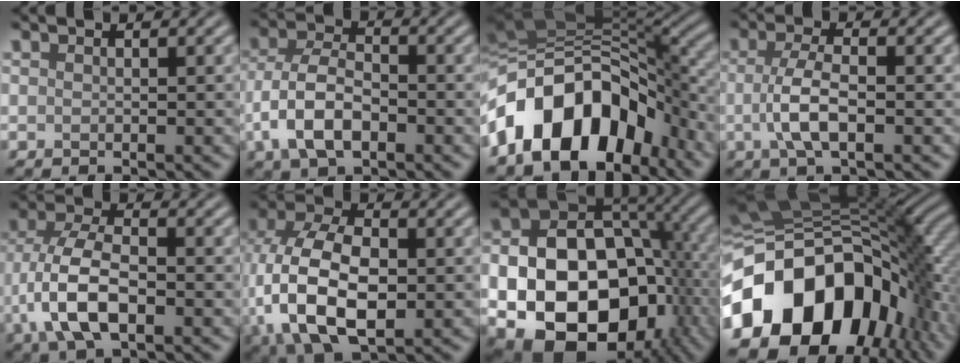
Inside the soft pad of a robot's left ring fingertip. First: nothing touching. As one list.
[{"total": 5.8, "force": [-2.1, 3.2, 4.4], "torque": [-0.090, 0.001, -0.048]}, {"total": 14.5, "force": [-5.3, 9.4, 9.6], "torque": [-0.156, 0.015, -0.106]}, {"total": 3.8, "force": [-0.6, 1.3, 3.5], "torque": [-0.074, 0.000, -0.017]}, {"total": 7.4, "force": [-2.1, 3.6, 6.1], "torque": [-0.132, 0.004, -0.047]}, {"total": 13.0, "force": [-1.7, 7.8, 10.2], "torque": [-0.228, -0.014, -0.030]}, {"total": 19.6, "force": [-4.8, 14.2, 12.7], "torque": [-0.197, -0.032, -0.066]}, {"total": 17.9, "force": [-5.2, 11.9, 12.3], "torque": [-0.221, 0.002, -0.101]}]